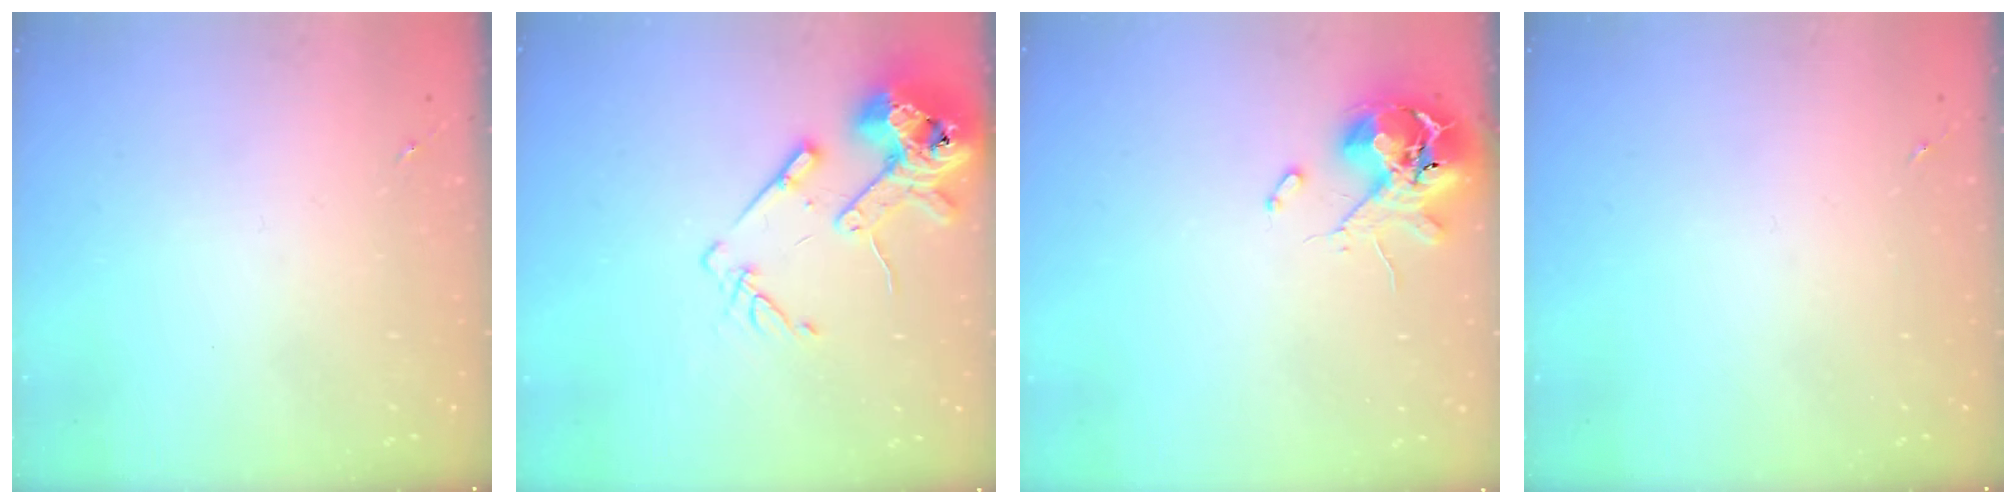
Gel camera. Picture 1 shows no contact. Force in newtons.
{"total": 15.2, "press": 14.9, "slide": 2.8}
{"total": 10.7, "press": 10.6, "slide": 1.6}
{"total": 0.0}